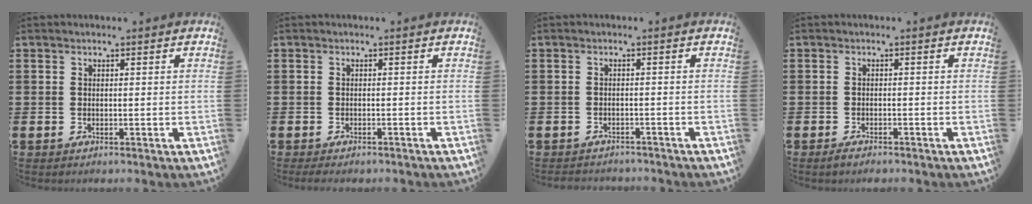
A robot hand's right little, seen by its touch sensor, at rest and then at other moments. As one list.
[{"total": 0.8, "force": [-0.7, 0.2, 0.4], "torque": [-0.008, -0.002, -0.014]}, {"total": 1.1, "force": [-1.1, 0.1, -0.2], "torque": [0.000, -0.001, -0.024]}, {"total": 1.1, "force": [-0.9, 0.3, 0.6], "torque": [-0.012, -0.001, -0.018]}]